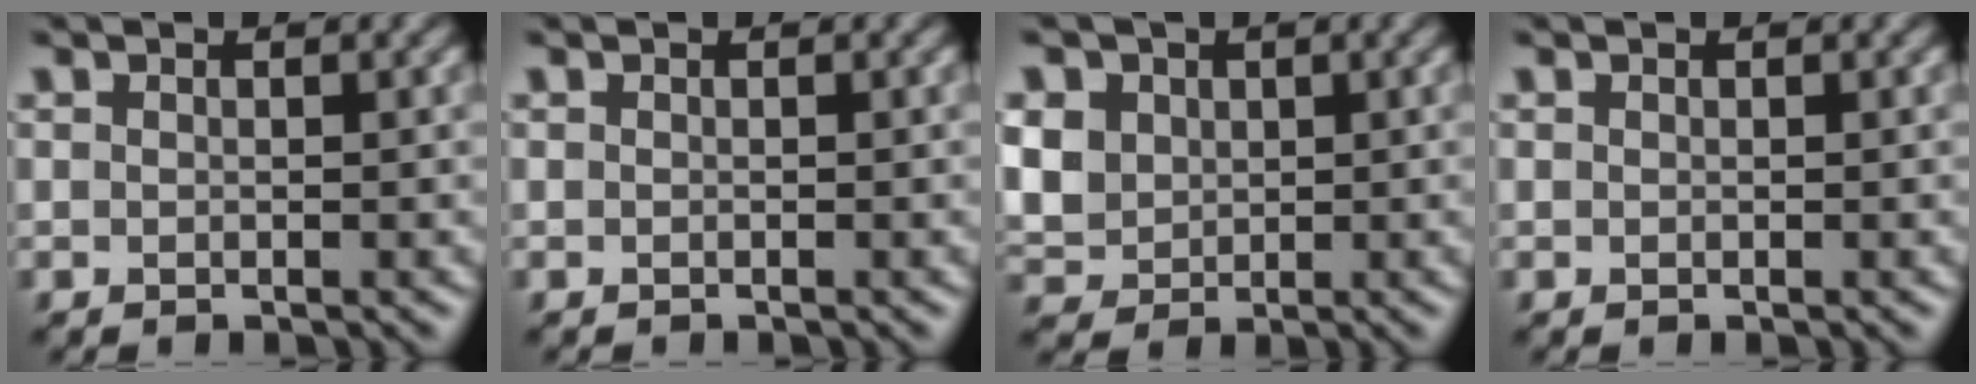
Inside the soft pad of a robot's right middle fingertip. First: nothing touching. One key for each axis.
{"total": 0.0}
{"total": 6.5, "fx": 2.0, "fy": 5.3, "fz": 3.2, "tx": -0.096, "ty": 0.022, "tz": 0.034}
{"total": 0.0}